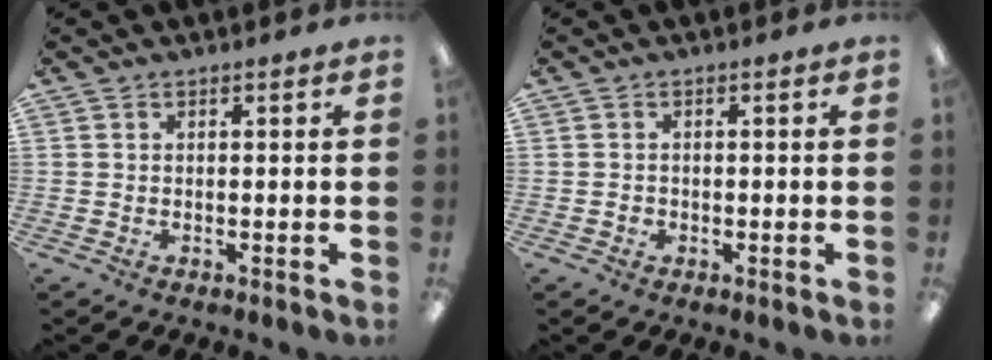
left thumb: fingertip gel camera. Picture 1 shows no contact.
{"total": 0.9, "force": [-0.3, 0.8, 0.4], "torque": [-0.008, 0.002, -0.007]}